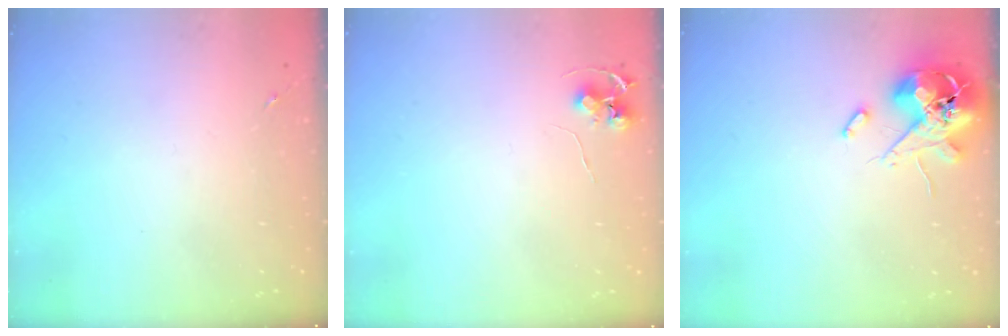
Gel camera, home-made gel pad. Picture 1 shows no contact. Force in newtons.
{"total": 5.6, "press": 5.6, "slide": 0.5}
{"total": 12.1, "press": 12.0, "slide": 2.0}